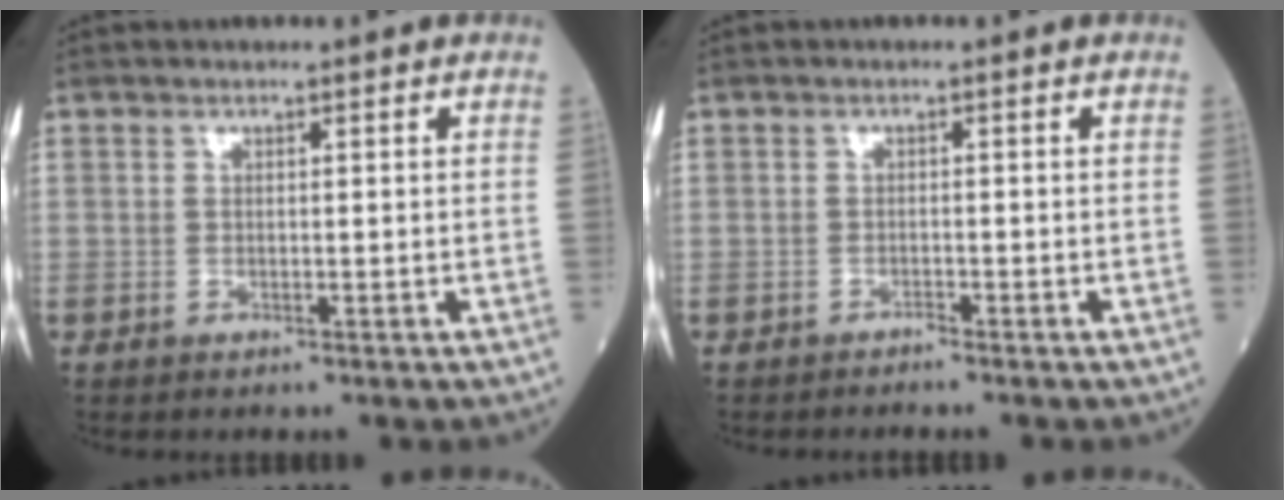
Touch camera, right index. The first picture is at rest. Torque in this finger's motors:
{"motor_torque": [0.03, 0.00, -0.03, -0.06]}